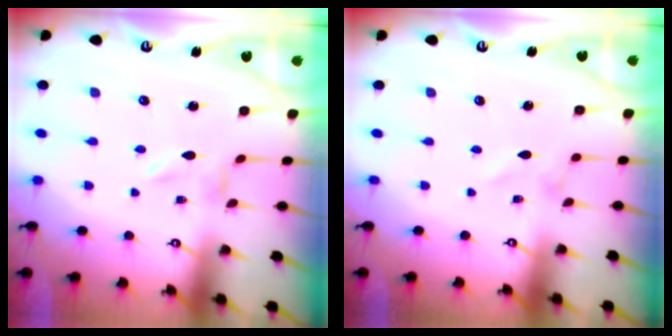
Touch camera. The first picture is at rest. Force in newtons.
{"total": 0.8, "press": 0.8, "slide": 0.1}